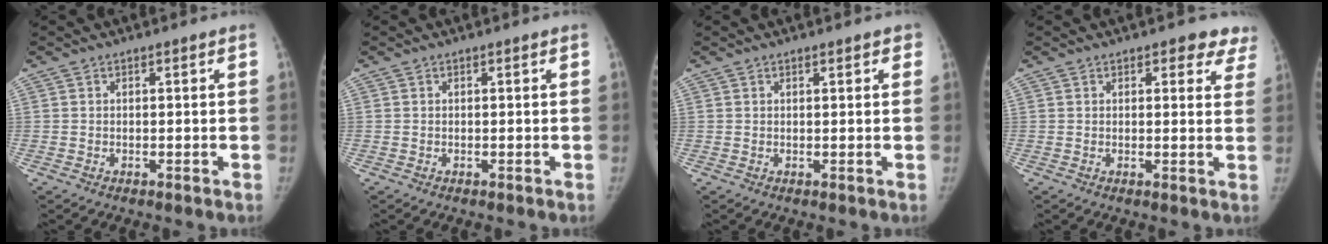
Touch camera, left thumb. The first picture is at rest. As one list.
[{"total": 0.0}, {"total": 1.5, "force": [0.9, 0.6, 1.1], "torque": [-0.007, 0.000, 0.008]}, {"total": 6.0, "force": [4.4, 3.1, 2.7], "torque": [0.016, -0.015, 0.033]}]